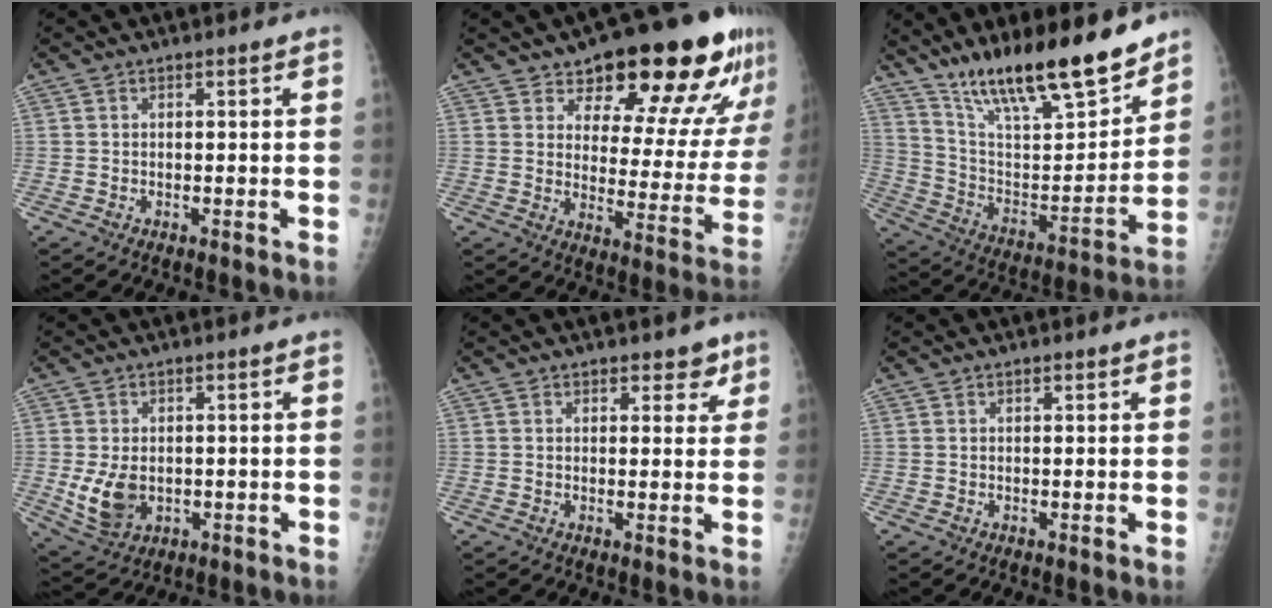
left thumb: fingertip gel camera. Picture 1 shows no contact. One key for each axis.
{"total": 22.4, "fx": 15.1, "fy": 8.6, "fz": 14.1, "tx": -0.148, "ty": -0.074, "tz": 0.202}
{"total": 22.6, "fx": 17.5, "fy": 5.4, "fz": 13.2, "tx": -0.187, "ty": -0.089, "tz": 0.302}
{"total": 7.2, "fx": -0.7, "fy": 5.1, "fz": 5.1, "tx": -0.088, "ty": -0.009, "tz": 0.003}
{"total": 3.7, "fx": 2.6, "fy": 2.2, "fz": 1.5, "tx": 0.013, "ty": -0.012, "tz": 0.032}
{"total": 0.7, "fx": 0.6, "fy": 0.4, "fz": 0.3, "tx": 0.000, "ty": -0.002, "tz": 0.006}